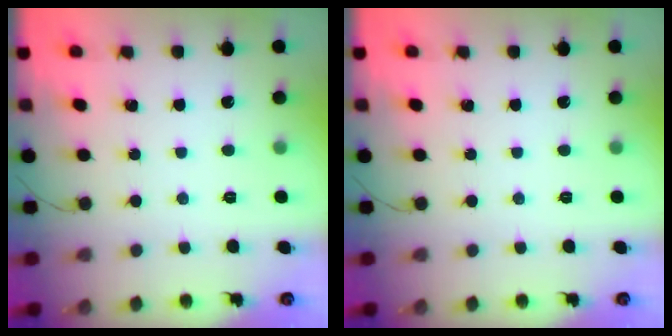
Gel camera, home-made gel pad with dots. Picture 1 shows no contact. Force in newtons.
{"total": 0.0}